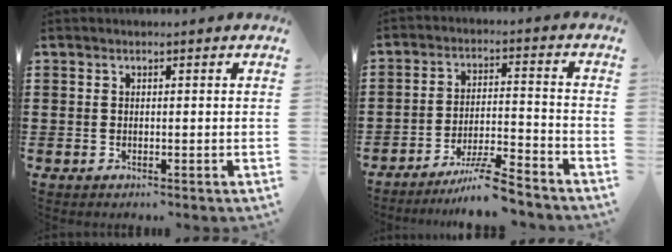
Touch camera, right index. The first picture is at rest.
{"total": 7.2, "force": [-6.2, 0.2, 3.6], "torque": [-0.062, 0.002, -0.118]}